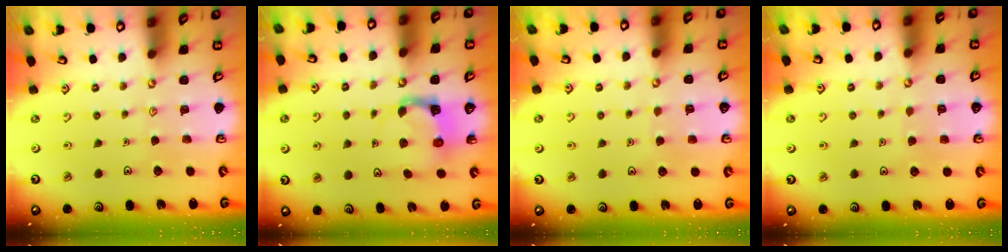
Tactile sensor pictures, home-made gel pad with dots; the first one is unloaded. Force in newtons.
{"total": 4.4, "press": 4.4, "slide": 0.3}
{"total": 3.4, "press": 3.4, "slide": 0.3}
{"total": 3.4, "press": 3.4, "slide": 0.3}